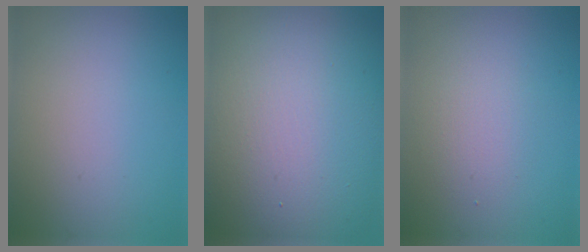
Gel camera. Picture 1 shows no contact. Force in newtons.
{"total": 19.7, "press": 19.7, "slide": 0.7}
{"total": 2.0, "press": 2.0, "slide": 0.2}